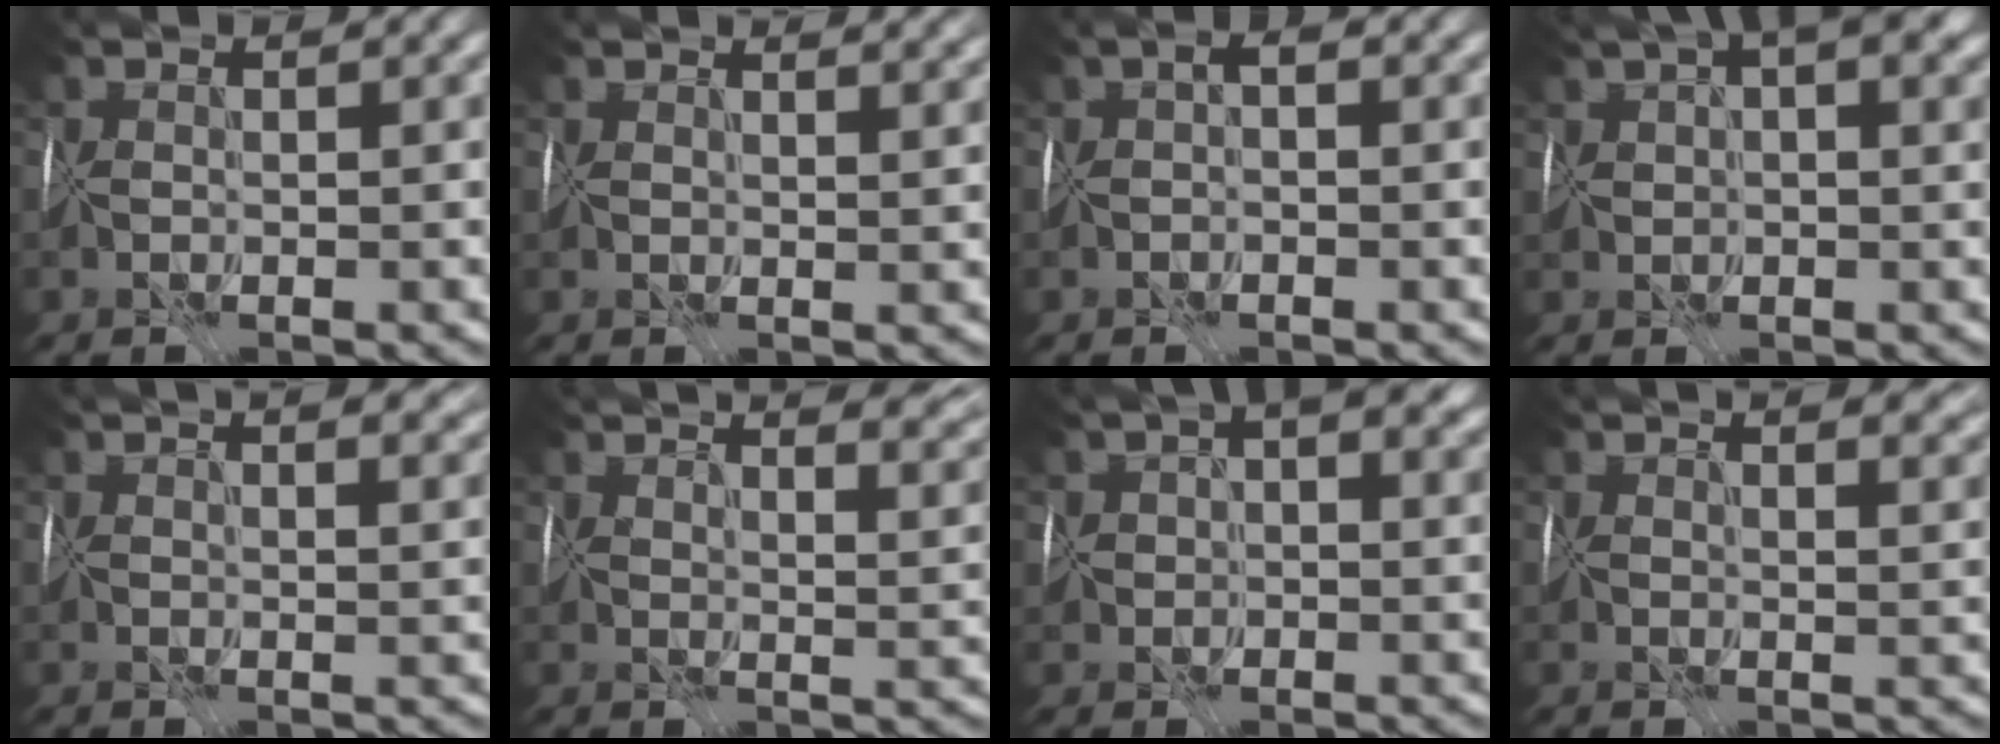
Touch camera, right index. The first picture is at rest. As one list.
[{"total": 5.1, "force": [3.3, 2.2, 3.1], "torque": [-0.044, 0.017, 0.055]}, {"total": 0.5, "force": [-0.1, 0.0, 0.5], "torque": [-0.009, 0.007, -0.004]}, {"total": 8.9, "force": [3.6, 4.8, 6.7], "torque": [-0.111, 0.022, 0.064]}, {"total": 9.0, "force": [6.1, 3.4, 5.7], "torque": [-0.095, 0.053, 0.084]}, {"total": 11.9, "force": [9.2, 3.6, 6.7], "torque": [-0.091, 0.054, 0.116]}, {"total": 8.1, "force": [2.7, 5.7, 5.1], "torque": [-0.073, 0.013, 0.033]}, {"total": 9.6, "force": [6.8, 3.6, 5.8], "torque": [-0.091, 0.055, 0.091]}]